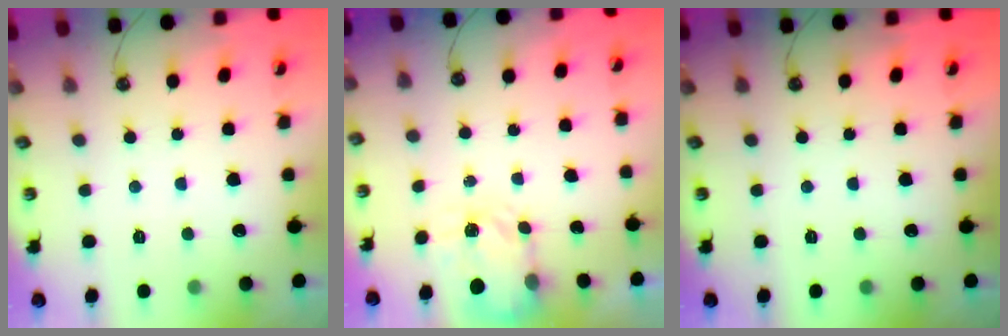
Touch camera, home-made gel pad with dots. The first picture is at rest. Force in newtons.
{"total": 3.6, "press": 3.6, "slide": 0.6}
{"total": 0.0}